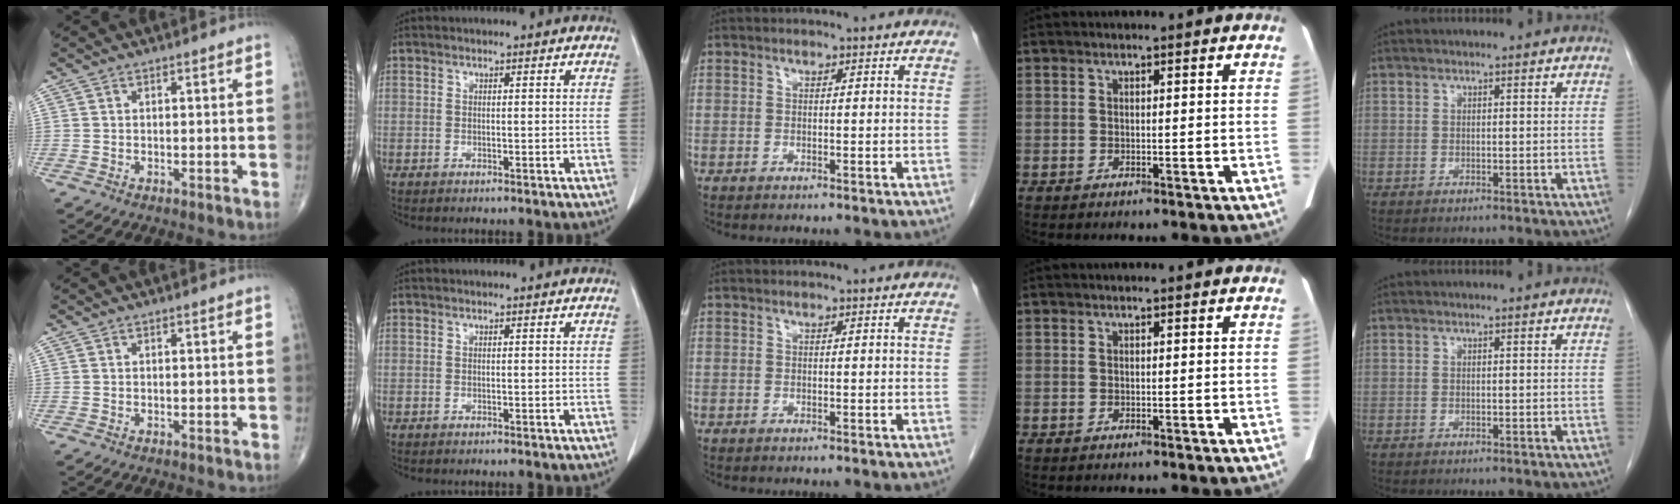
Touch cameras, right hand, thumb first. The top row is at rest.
{}